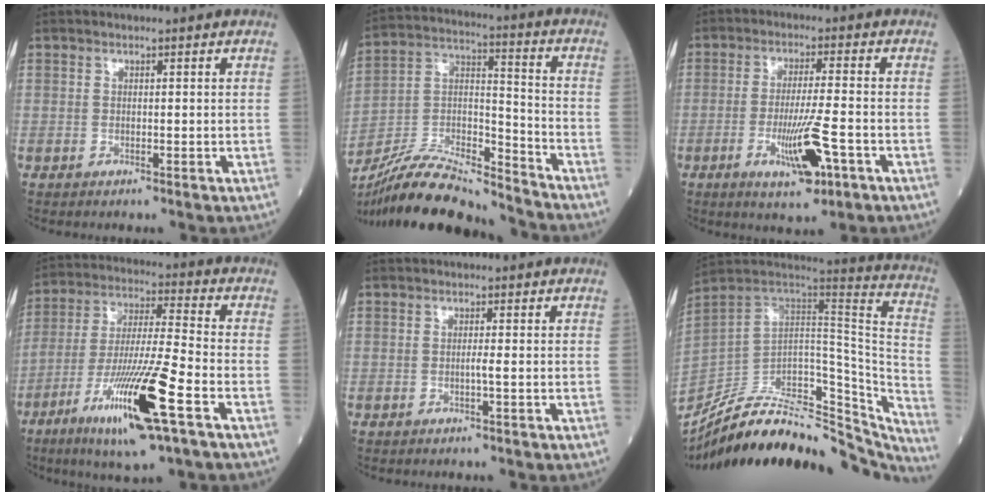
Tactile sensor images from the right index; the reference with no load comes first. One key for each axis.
{"total": 18.6, "fx": -17.3, "fy": 1.9, "fz": 6.5, "tx": -0.134, "ty": 0.009, "tz": -0.310}
{"total": 8.5, "fx": -3.4, "fy": 0.8, "fz": 7.7, "tx": -0.137, "ty": -0.015, "tz": -0.054}
{"total": 17.4, "fx": -8.1, "fy": 0.9, "fz": 15.4, "tx": -0.307, "ty": -0.030, "tz": -0.145}
{"total": 0.8, "fx": -0.3, "fy": -0.3, "fz": 0.7, "tx": -0.007, "ty": 0.001, "tz": -0.007}
{"total": 36.3, "fx": -31.3, "fy": 10.5, "fz": 15.1, "tx": -0.208, "ty": -0.018, "tz": -0.427}